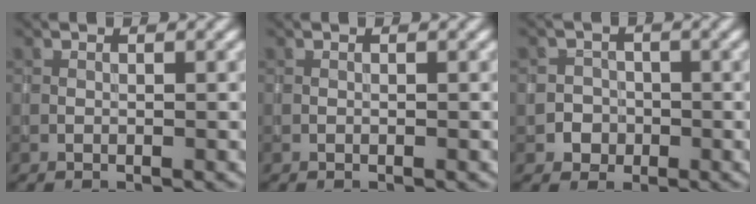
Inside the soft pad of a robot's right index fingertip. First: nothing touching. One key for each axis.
{"total": 0.0}
{"total": 2.3, "fx": -0.8, "fy": 2.1, "fz": 0.1, "tx": 0.024, "ty": 0.005, "tz": -0.023}